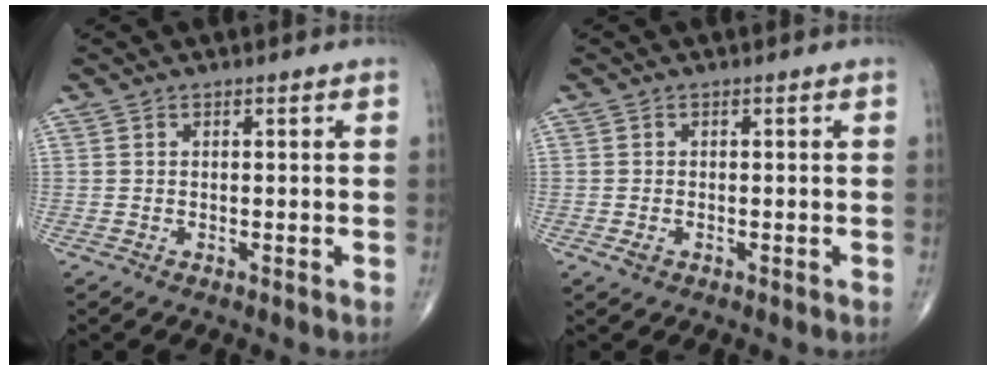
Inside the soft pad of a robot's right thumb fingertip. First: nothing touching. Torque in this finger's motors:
{"motor_torque": [0.53, 0.44, -0.03, -0.10, -0.01]}